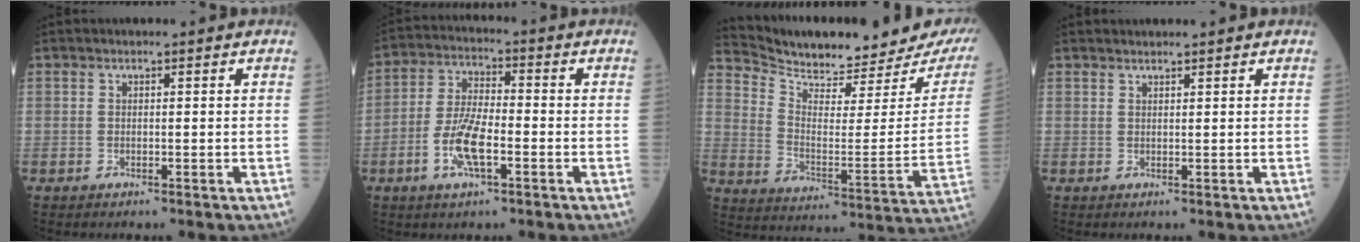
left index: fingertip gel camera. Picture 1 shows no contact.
{"total": 8.0, "force": [-3.0, 2.4, 7.0], "torque": [-0.147, -0.004, -0.061]}
{"total": 20.9, "force": [19.7, 3.8, 5.9], "torque": [-0.104, -0.077, 0.267]}
{"total": 1.7, "force": [1.6, 0.2, 0.4], "torque": [-0.005, 0.015, 0.028]}